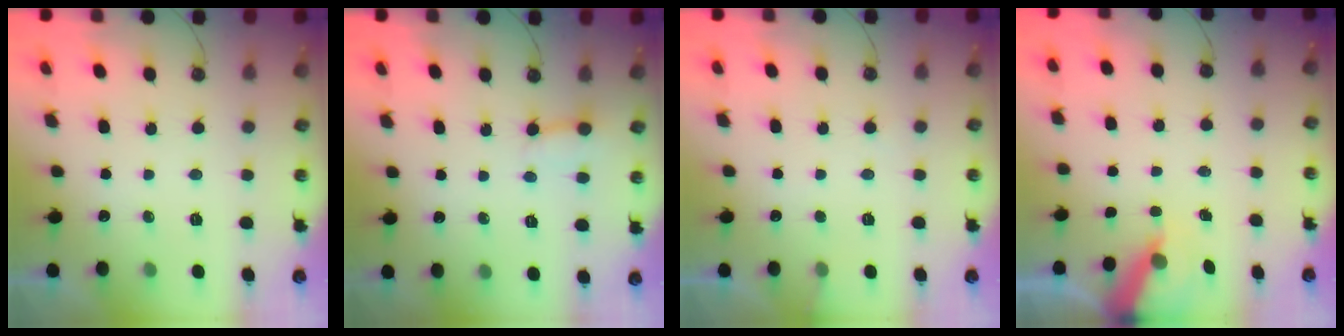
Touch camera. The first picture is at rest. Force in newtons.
{"total": 3.0, "press": 2.9, "slide": 0.3}
{"total": 5.6, "press": 5.6, "slide": 0.3}
{"total": 6.3, "press": 6.2, "slide": 0.7}